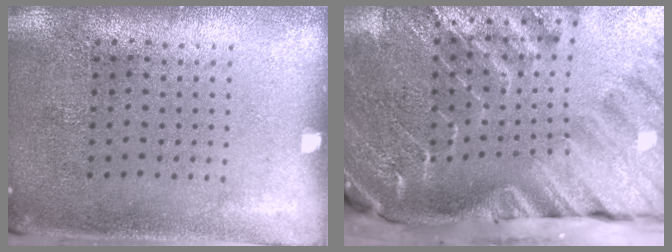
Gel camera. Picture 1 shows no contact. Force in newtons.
{"total": 4.2, "press": 3.2, "slide": 2.8}